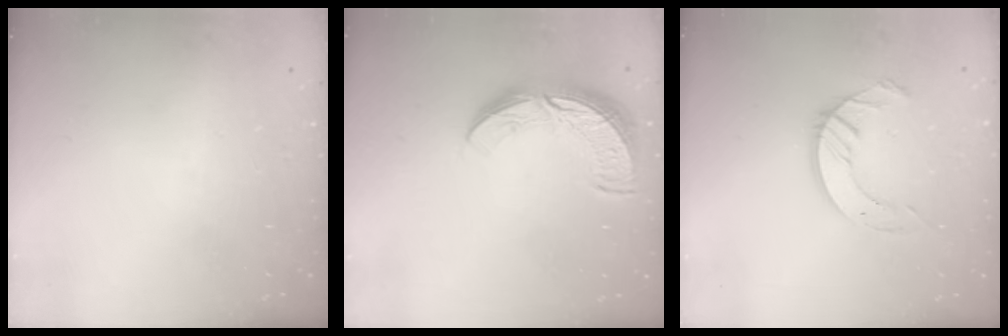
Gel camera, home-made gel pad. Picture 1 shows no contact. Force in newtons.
{"total": 10.9, "press": 10.9, "slide": 0.8}
{"total": 8.8, "press": 8.8, "slide": 0.9}